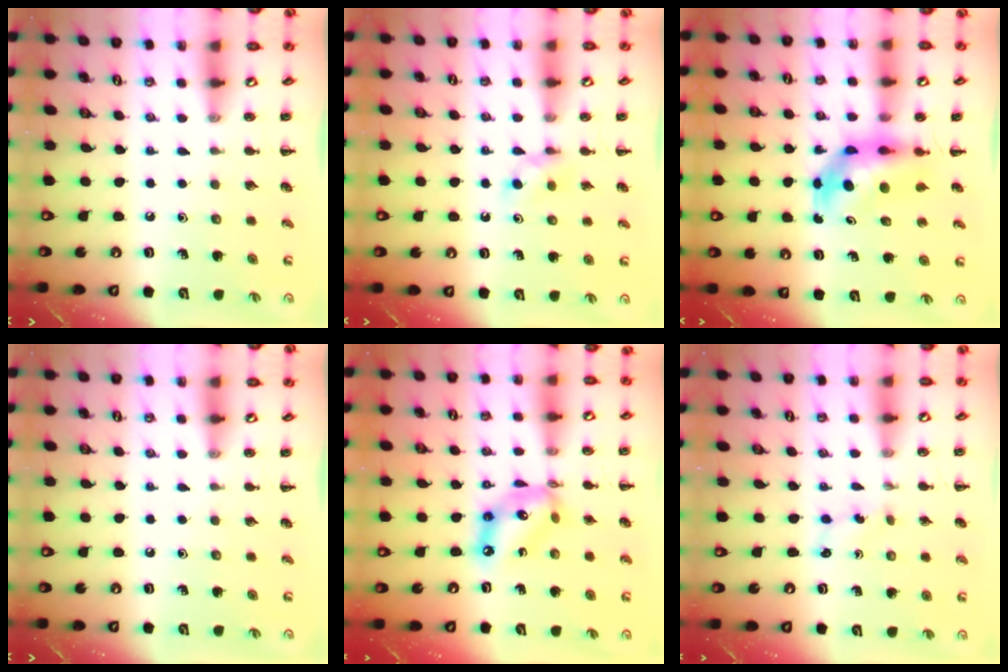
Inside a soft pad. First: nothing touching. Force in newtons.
{"total": 3.2, "press": 2.9, "slide": 1.2}
{"total": 6.4, "press": 6.2, "slide": 1.5}
{"total": 0.0}
{"total": 12.9, "press": 12.5, "slide": 3.2}
{"total": 2.6, "press": 2.5, "slide": 0.8}